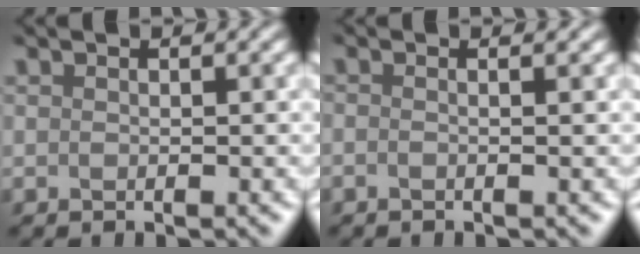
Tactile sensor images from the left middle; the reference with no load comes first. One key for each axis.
{"total": 1.2, "fx": -0.1, "fy": 0.7, "fz": 0.9, "tx": 0.007, "ty": -0.003, "tz": -0.023}